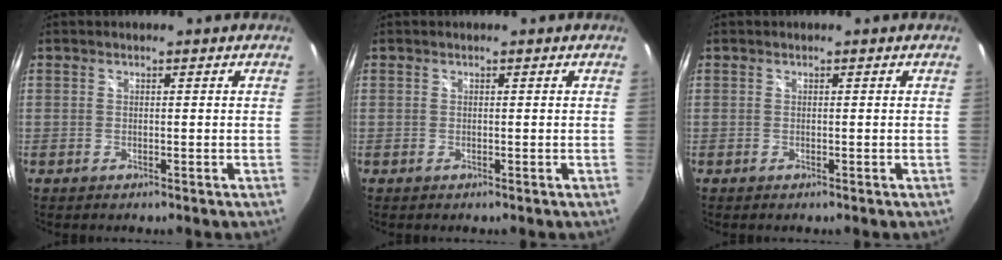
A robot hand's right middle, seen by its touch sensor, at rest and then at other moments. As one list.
[{"total": 0.0}, {"total": 0.0}]